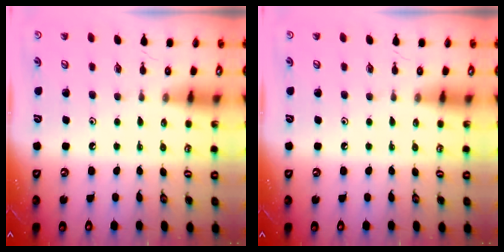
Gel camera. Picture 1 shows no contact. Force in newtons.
{"total": 0.0}